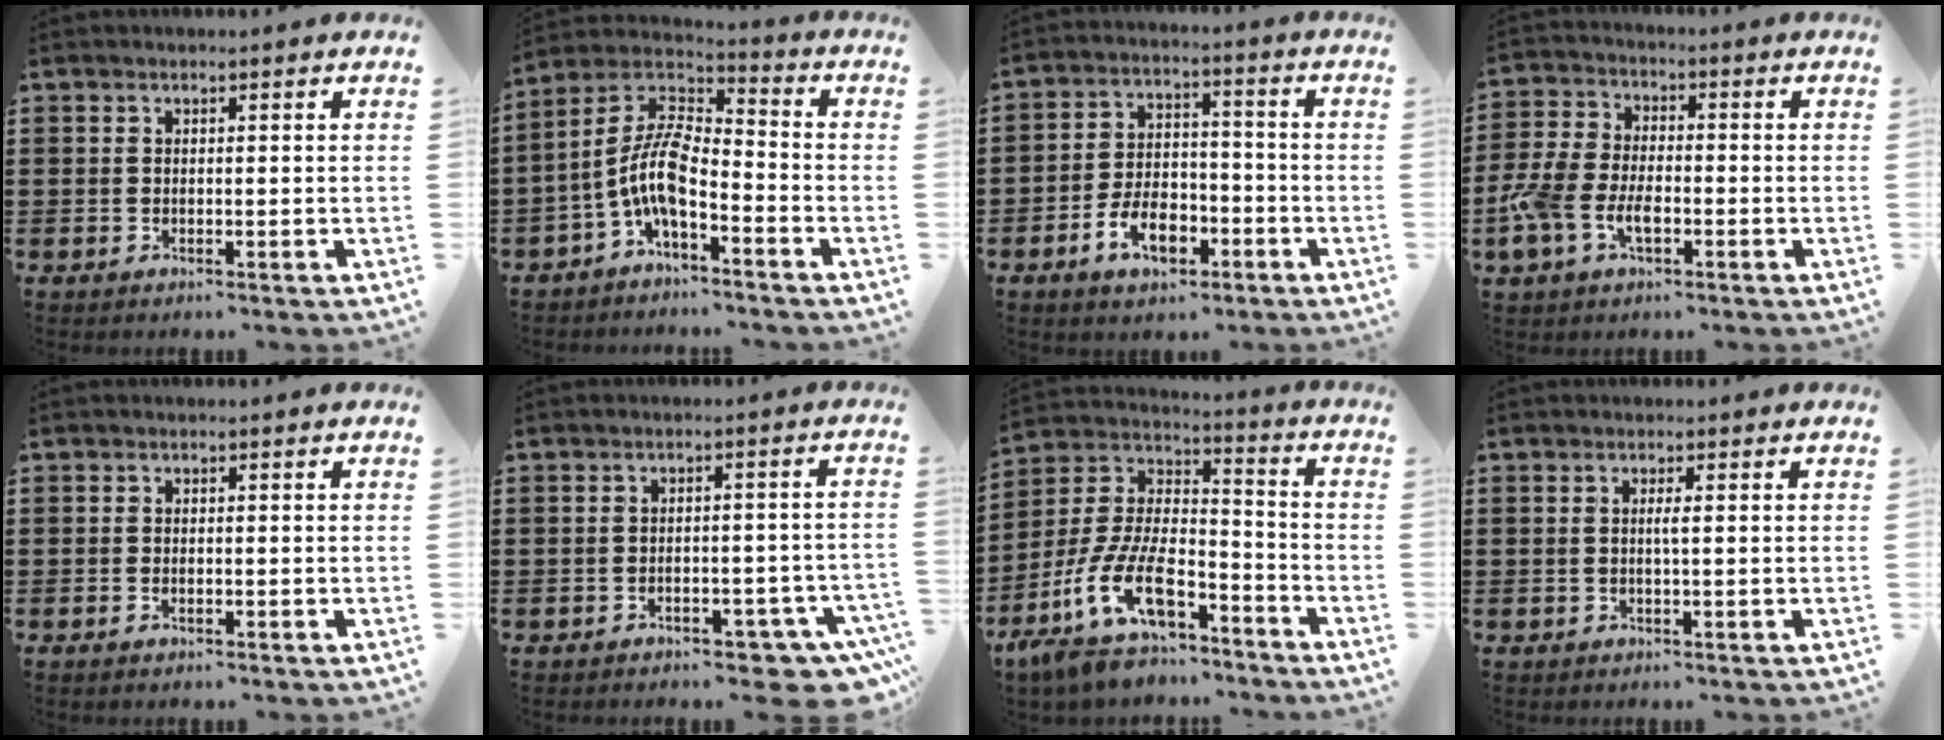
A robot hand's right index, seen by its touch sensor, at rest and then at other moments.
{"total": 8.5, "force": [-3.3, 3.0, 7.2], "torque": [-0.194, -0.031, -0.080]}
{"total": 7.9, "force": [-3.8, 4.3, 5.4], "torque": [-0.101, 0.005, -0.073]}
{"total": 6.2, "force": [-2.7, 3.4, 4.4], "torque": [-0.127, -0.004, -0.062]}
{"total": 0.6, "force": [-0.4, 0.1, 0.5], "torque": [-0.011, -0.006, -0.006]}
{"total": 4.4, "force": [-3.9, 0.9, 1.8], "torque": [-0.029, 0.001, -0.074]}
{"total": 14.4, "force": [-9.4, 5.1, 9.6], "torque": [-0.218, 0.008, -0.181]}
{"total": 1.1, "force": [0.0, -0.2, 1.0], "torque": [-0.019, -0.003, -0.001]}